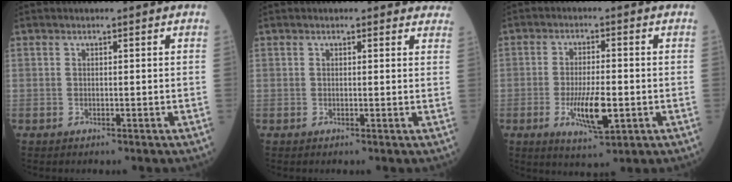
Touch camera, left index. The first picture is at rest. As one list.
[{"total": 4.2, "force": [3.9, 1.6, 0.6], "torque": [0.015, -0.003, 0.020]}, {"total": 7.5, "force": [-2.1, 1.8, 7.0], "torque": [-0.133, -0.012, -0.032]}]